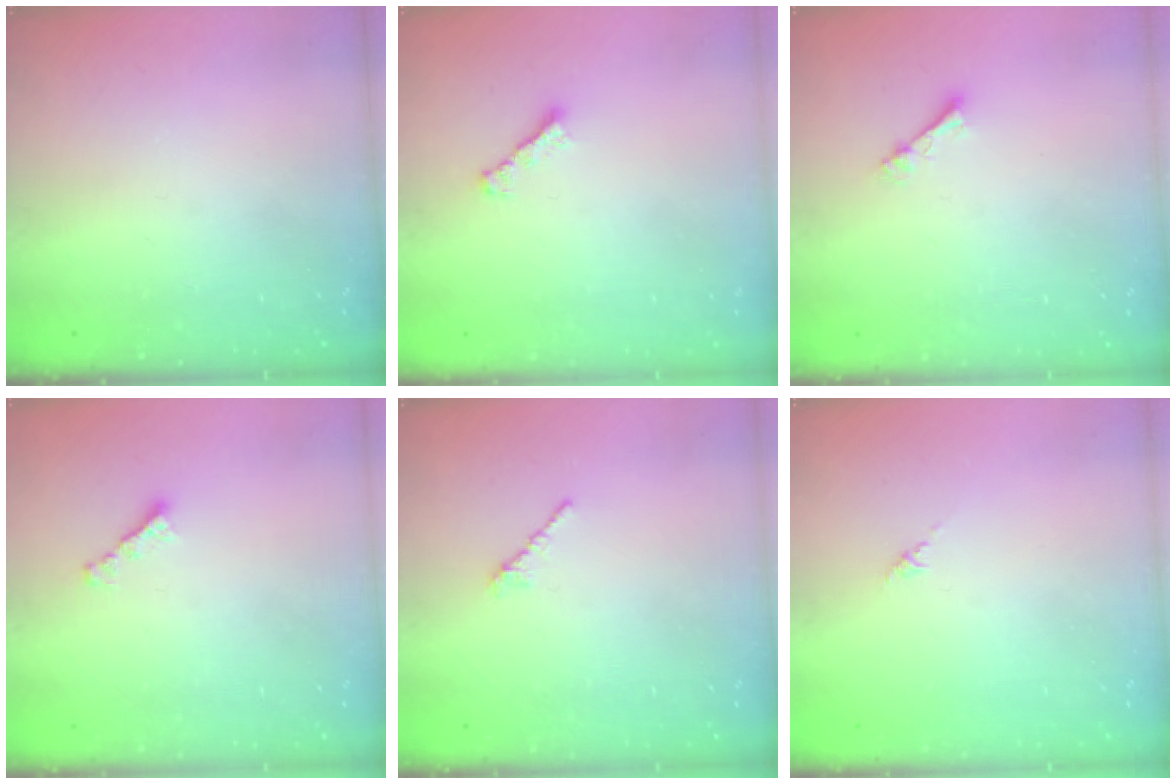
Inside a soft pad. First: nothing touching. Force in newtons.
{"total": 1.6, "press": 1.4, "slide": 0.6}
{"total": 2.3, "press": 2.2, "slide": 0.4}
{"total": 3.0, "press": 3.0, "slide": 0.1}
{"total": 2.4, "press": 2.3, "slide": 0.7}
{"total": 0.0}